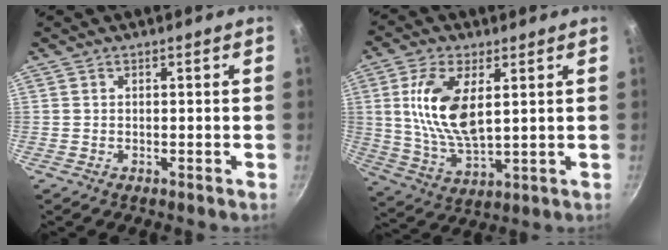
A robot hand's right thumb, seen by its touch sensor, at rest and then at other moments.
{"total": 13.2, "force": [3.1, 6.3, 11.1], "torque": [-0.214, -0.013, 0.066]}